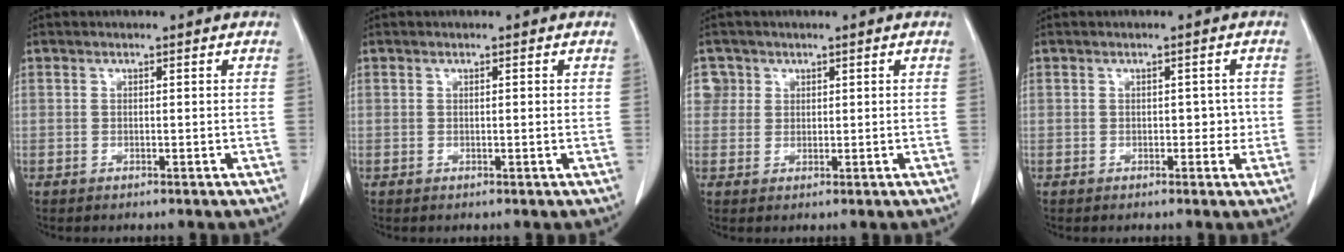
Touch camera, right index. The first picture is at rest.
{"total": 0.5, "force": [0.1, 0.1, 0.5], "torque": [-0.010, 0.000, 0.002]}
{"total": 2.6, "force": [1.1, 2.4, -0.3], "torque": [0.019, 0.006, 0.015]}
{"total": 2.2, "force": [-0.2, 1.4, 1.6], "torque": [-0.016, 0.011, -0.002]}